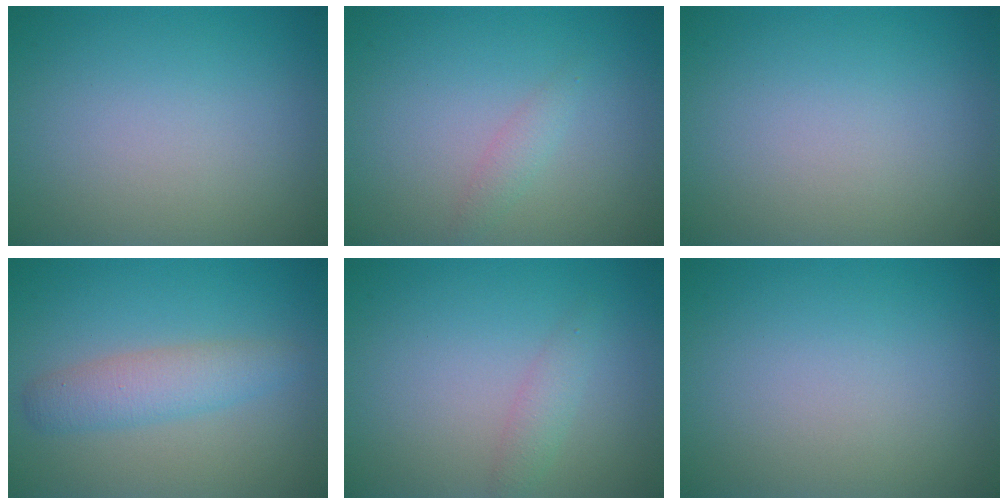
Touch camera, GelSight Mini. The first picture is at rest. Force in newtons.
{"total": 1.2, "press": 1.2, "slide": 0.0}
{"total": 0.0}
{"total": 3.2, "press": 3.2, "slide": 0.1}
{"total": 1.4, "press": 1.4, "slide": 0.1}
{"total": 0.0}